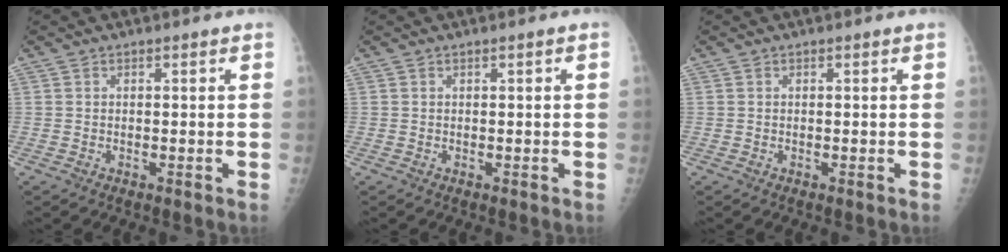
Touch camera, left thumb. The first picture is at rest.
{"total": 0.0}
{"total": 0.0}